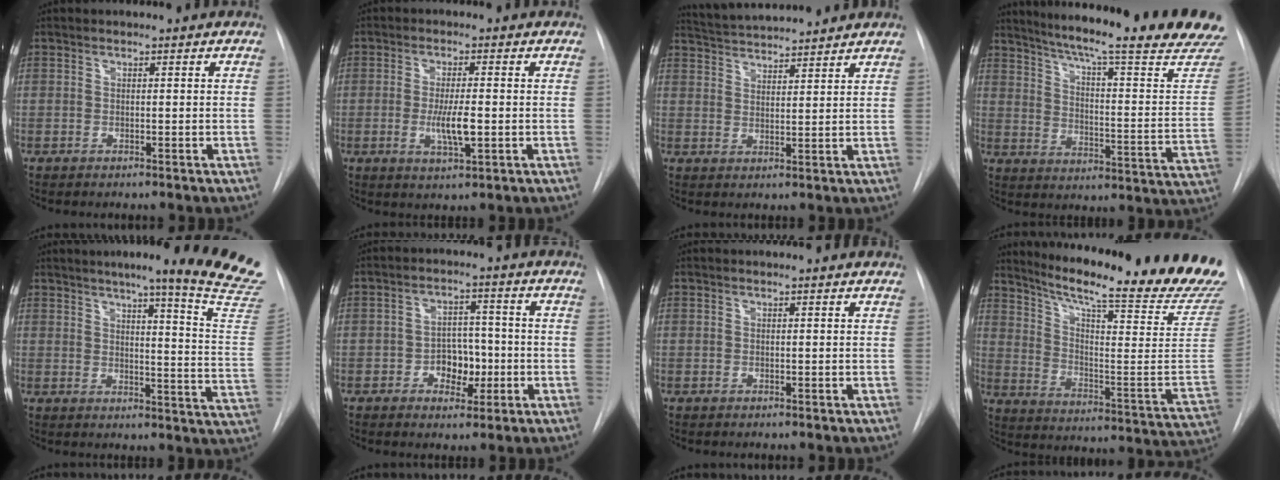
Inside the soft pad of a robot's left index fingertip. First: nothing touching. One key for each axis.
{"total": 5.2, "fx": -1.6, "fy": 0.9, "fz": 4.9, "tx": -0.094, "ty": -0.016, "tz": -0.025}
{"total": 9.7, "fx": 9.2, "fy": 0.3, "fz": 2.9, "tx": -0.059, "ty": 0.019, "tz": 0.146}
{"total": 27.5, "fx": 23.3, "fy": 0.9, "fz": 14.5, "tx": -0.218, "ty": -0.087, "tz": 0.290}
{"total": 20.5, "fx": 17.1, "fy": -1.5, "fz": 11.3, "tx": -0.147, "ty": -0.099, "tz": 0.194}
{"total": 5.7, "fx": -2.4, "fy": 3.7, "fz": 3.5, "tx": -0.048, "ty": 0.005, "tz": -0.036}
{"total": 0.0}
{"total": 26.9, "fx": 22.9, "fy": 0.5, "fz": 14.2, "tx": -0.223, "ty": -0.101, "tz": 0.300}